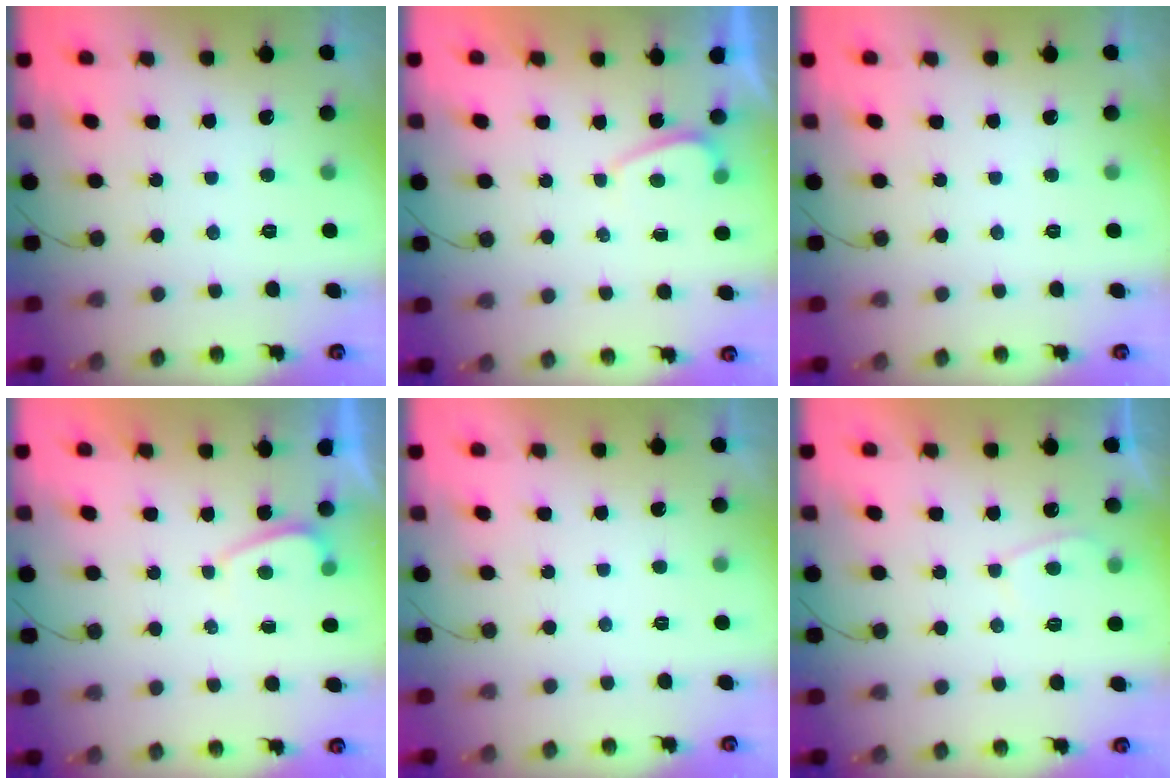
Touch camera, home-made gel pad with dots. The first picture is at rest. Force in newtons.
{"total": 0.6, "press": 0.4, "slide": 0.5}
{"total": 0.0}
{"total": 0.6, "press": 0.4, "slide": 0.5}
{"total": 2.2, "press": 2.2, "slide": 0.3}
{"total": 2.2, "press": 2.2, "slide": 0.5}